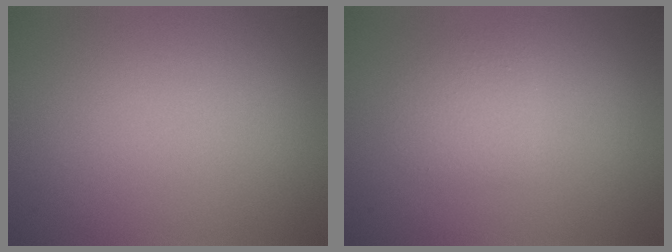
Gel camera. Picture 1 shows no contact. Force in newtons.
{"total": 1.9, "press": 1.9, "slide": 0.0}